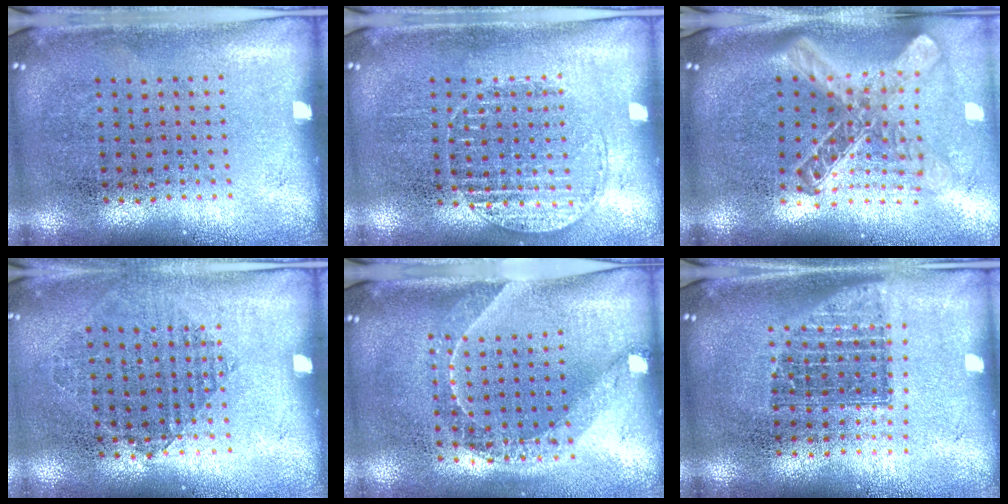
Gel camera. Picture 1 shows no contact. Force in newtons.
{"total": 1.2, "press": 1.1, "slide": 0.4}
{"total": 2.8, "press": 2.0, "slide": 1.9}
{"total": 0.8, "press": 0.8, "slide": 0.2}
{"total": 1.6, "press": 1.3, "slide": 0.9}
{"total": 1.5, "press": 1.2, "slide": 0.9}